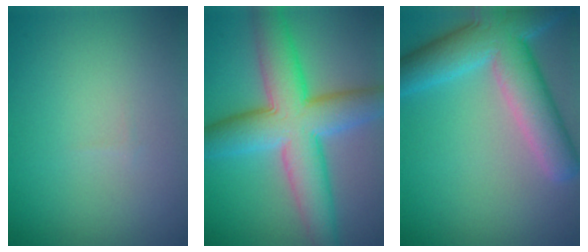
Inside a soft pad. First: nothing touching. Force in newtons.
{"total": 9.8, "press": 9.8, "slide": 0.4}
{"total": 8.5, "press": 8.4, "slide": 0.6}